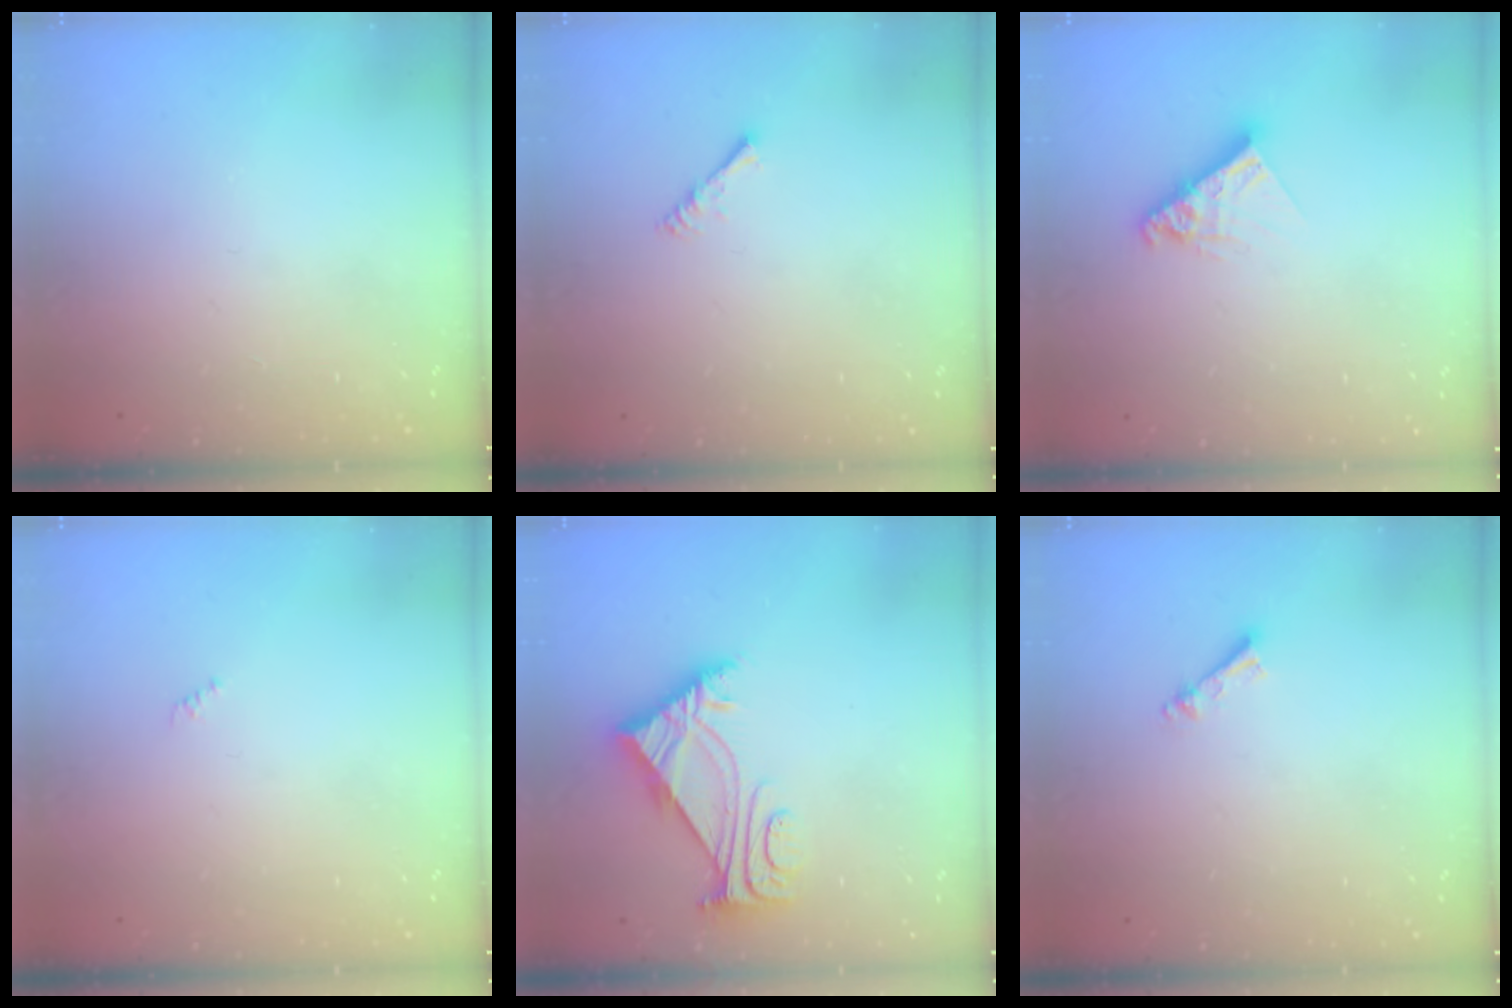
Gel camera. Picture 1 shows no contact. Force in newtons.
{"total": 2.0, "press": 1.9, "slide": 0.4}
{"total": 9.0, "press": 9.0, "slide": 0.9}
{"total": 0.0}
{"total": 6.1, "press": 6.0, "slide": 1.1}
{"total": 3.6, "press": 3.6, "slide": 0.3}